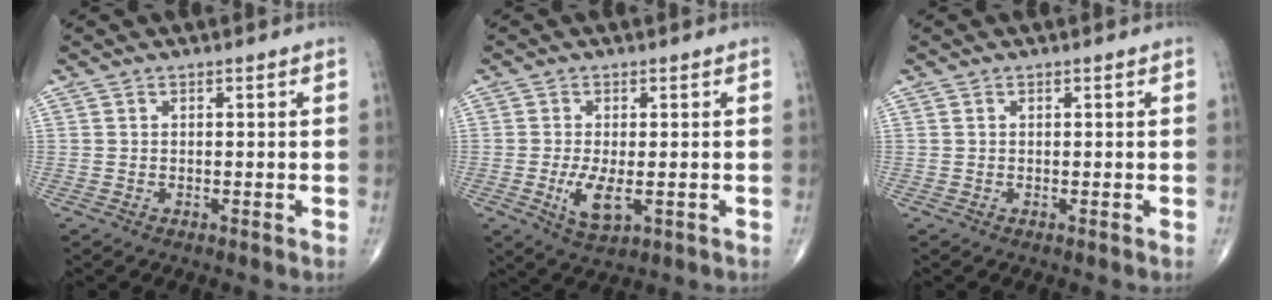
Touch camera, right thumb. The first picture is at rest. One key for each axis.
{"total": 5.5, "fx": -1.1, "fy": 2.2, "fz": 4.9, "tx": -0.093, "ty": -0.013, "tz": -0.014}
{"total": 0.0}